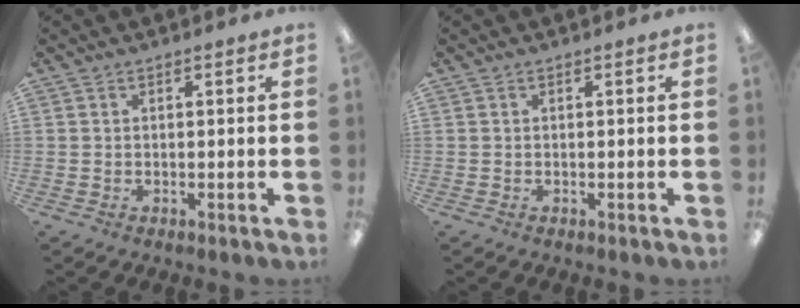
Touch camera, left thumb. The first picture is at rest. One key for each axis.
{"total": 0.0}